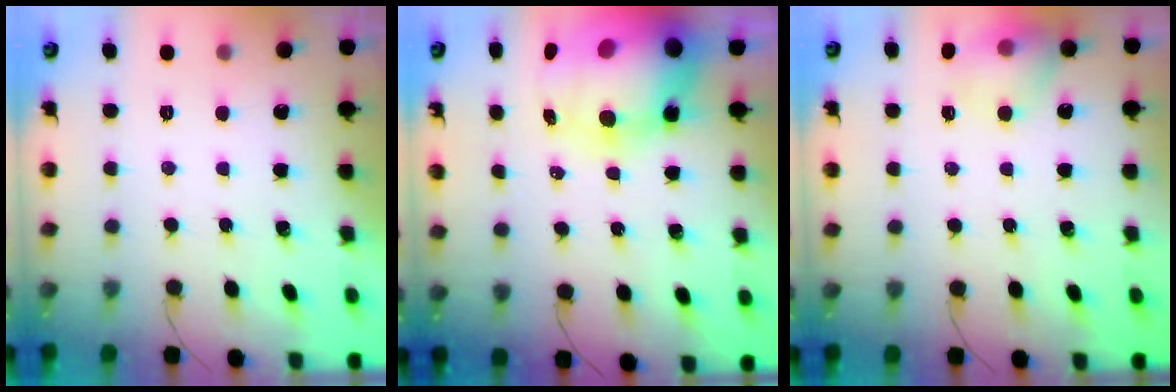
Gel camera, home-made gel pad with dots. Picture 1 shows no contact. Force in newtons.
{"total": 19.7, "press": 19.2, "slide": 4.4}
{"total": 11.1, "press": 10.9, "slide": 1.9}